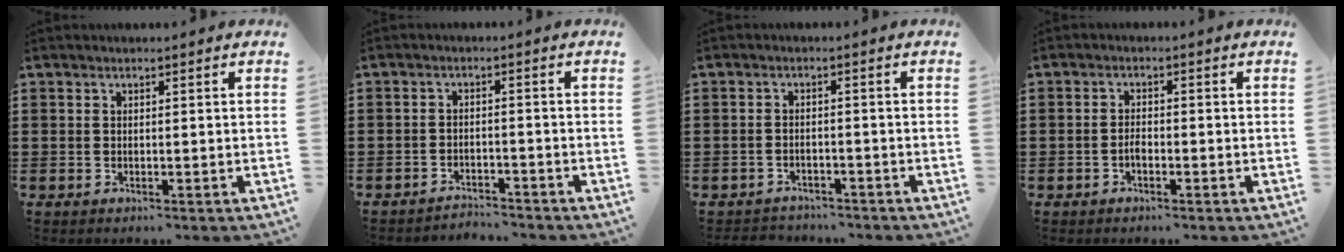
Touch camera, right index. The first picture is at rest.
{"total": 2.7, "force": [-2.7, 0.2, -0.1], "torque": [-0.006, 0.001, -0.060]}
{"total": 2.0, "force": [-1.9, 0.5, -0.1], "torque": [-0.006, 0.002, -0.043]}
{"total": 1.6, "force": [-0.9, 0.8, 1.1], "torque": [-0.023, 0.001, -0.016]}